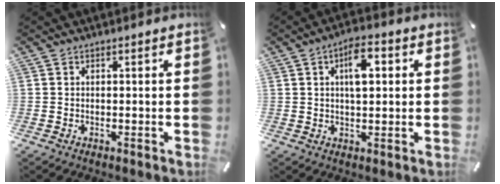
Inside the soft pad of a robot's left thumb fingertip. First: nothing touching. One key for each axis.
{"total": 7.7, "fx": 2.1, "fy": 3.8, "fz": 6.4, "tx": -0.097, "ty": 0.000, "tz": 0.030}